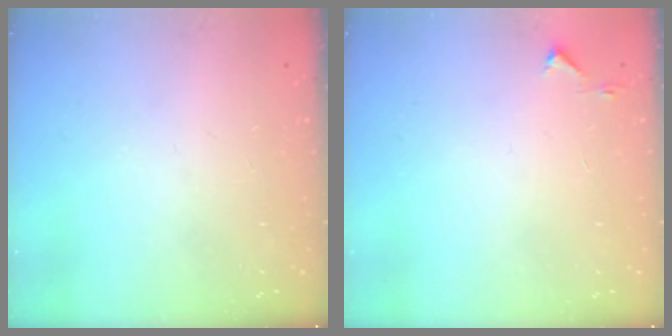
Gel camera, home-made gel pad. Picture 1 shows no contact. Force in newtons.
{"total": 3.1, "press": 3.0, "slide": 0.3}